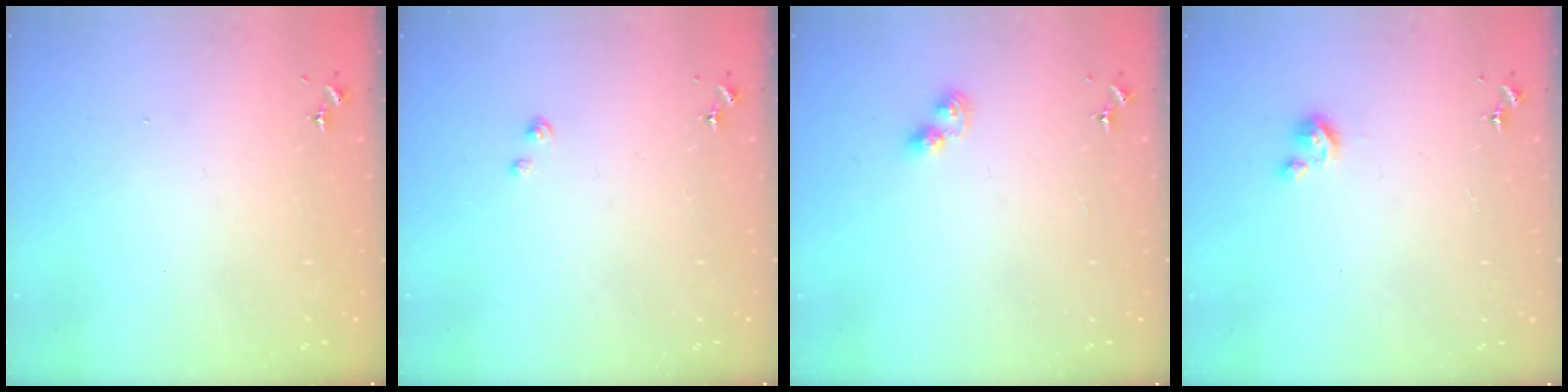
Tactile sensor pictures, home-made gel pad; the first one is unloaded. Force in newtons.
{"total": 2.3, "press": 2.3, "slide": 0.3}
{"total": 3.0, "press": 2.9, "slide": 0.4}
{"total": 3.2, "press": 3.2, "slide": 0.3}